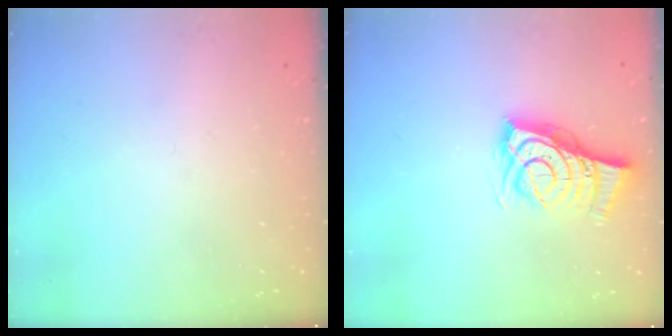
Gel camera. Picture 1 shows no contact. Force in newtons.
{"total": 7.1, "press": 7.1, "slide": 0.6}